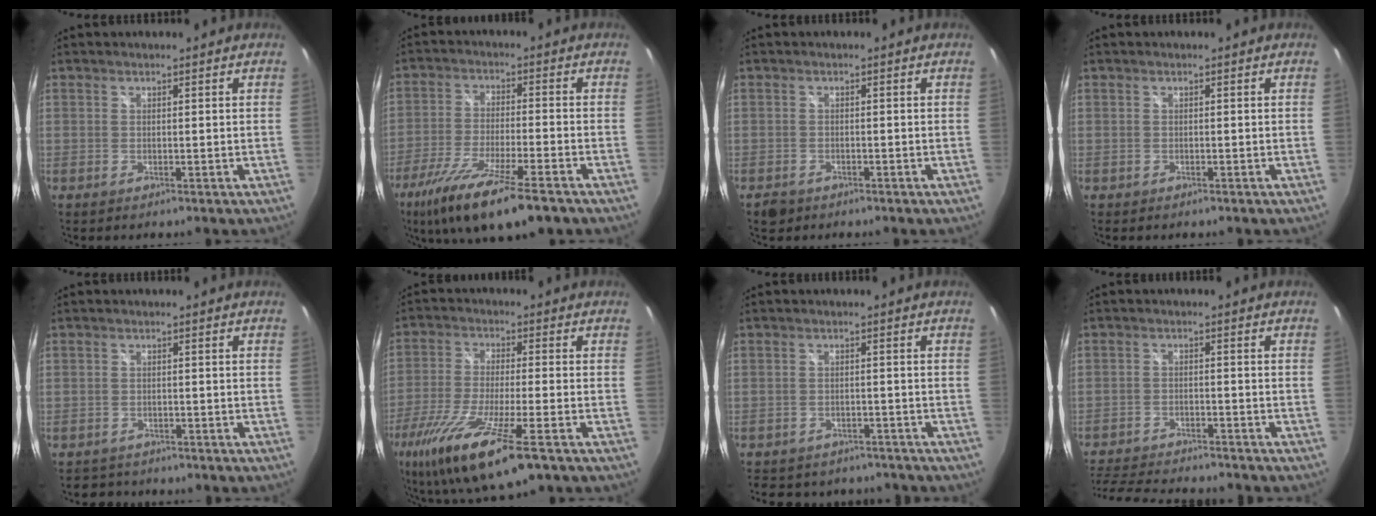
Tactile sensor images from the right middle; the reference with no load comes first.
{"total": 16.6, "force": [-11.3, 2.9, 11.9], "torque": [-0.238, -0.053, -0.200]}
{"total": 2.8, "force": [-1.9, 1.7, 1.0], "torque": [-0.026, -0.004, -0.032]}
{"total": 0.0}
{"total": 2.9, "force": [-2.6, 1.3, -0.3], "torque": [-0.003, 0.012, -0.044]}
{"total": 19.2, "force": [-11.2, 3.5, 15.3], "torque": [-0.306, -0.073, -0.201]}
{"total": 11.0, "force": [-9.1, 5.0, 3.4], "torque": [-0.077, 0.002, -0.120]}
{"total": 15.3, "force": [-13.4, 3.9, 6.2], "torque": [-0.146, -0.019, -0.206]}